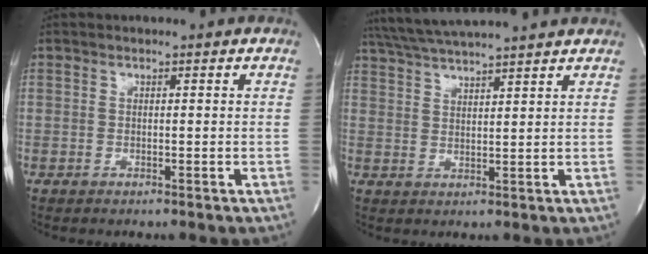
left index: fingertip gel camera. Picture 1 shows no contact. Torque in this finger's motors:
{"motor_torque": [-0.04, -0.12, 0.19, 0.06]}